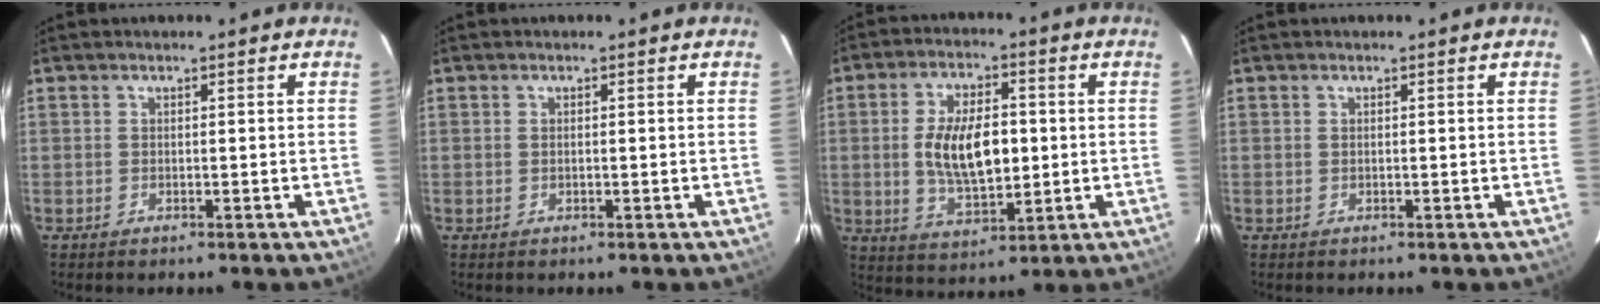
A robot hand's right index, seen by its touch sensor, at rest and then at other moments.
{"total": 0.0}
{"total": 12.1, "force": [0.1, 6.0, 10.5], "torque": [-0.199, -0.002, 0.009]}
{"total": 0.0}